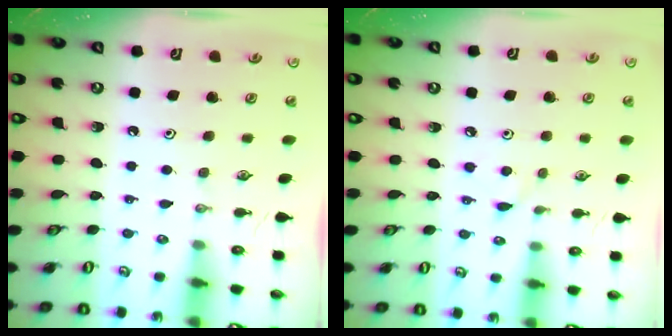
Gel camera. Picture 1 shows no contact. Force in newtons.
{"total": 3.7, "press": 3.7, "slide": 0.5}